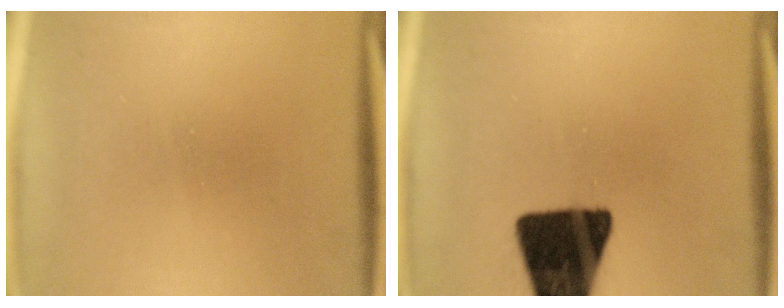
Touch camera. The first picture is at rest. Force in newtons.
{"total": 18.0}